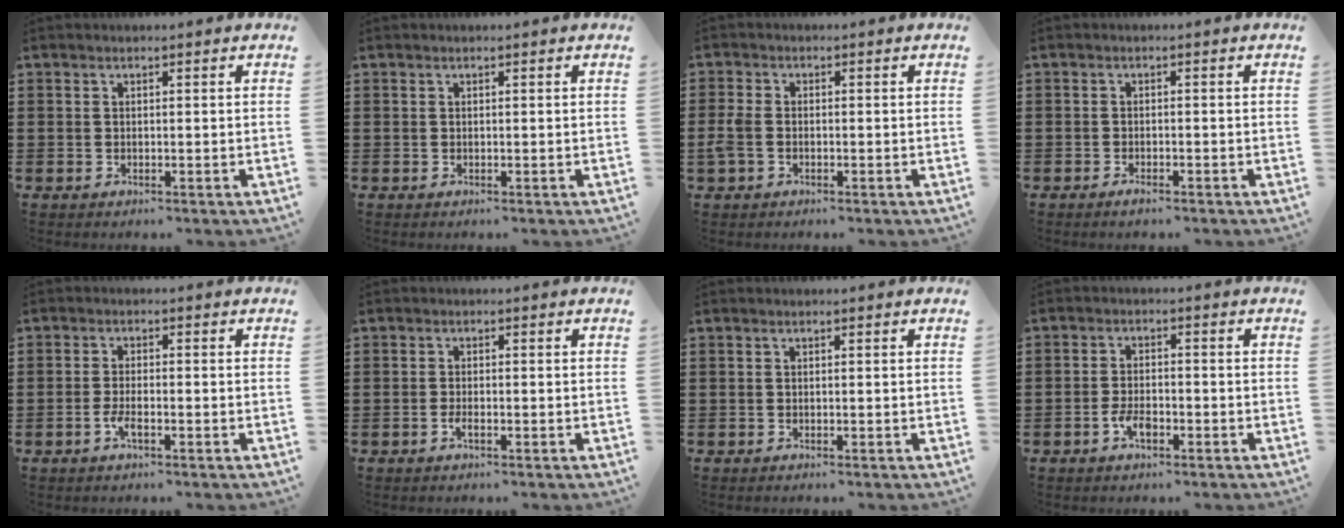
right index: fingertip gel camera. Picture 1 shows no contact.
{"total": 0.0}
{"total": 2.9, "force": [-1.0, 1.8, 2.1], "torque": [-0.069, -0.009, -0.027]}
{"total": 1.1, "force": [-1.0, 0.1, 0.4], "torque": [-0.010, -0.005, -0.019]}
{"total": 2.7, "force": [-1.2, 0.6, 2.3], "torque": [-0.055, -0.006, -0.026]}
{"total": 1.4, "force": [-0.7, 0.3, 1.2], "torque": [-0.032, -0.007, -0.013]}
{"total": 0.0}
{"total": 3.4, "force": [-1.7, 1.4, 2.6], "torque": [-0.059, -0.002, -0.034]}